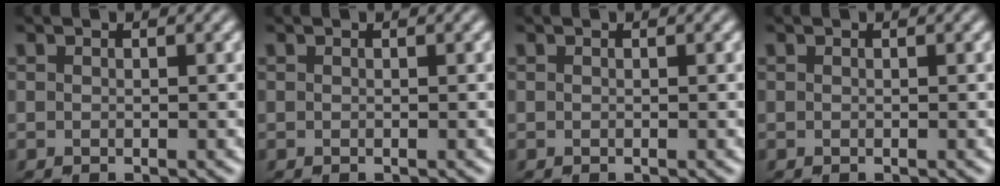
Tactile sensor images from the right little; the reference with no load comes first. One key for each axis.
{"total": 0.0}
{"total": 0.0}
{"total": 0.0}